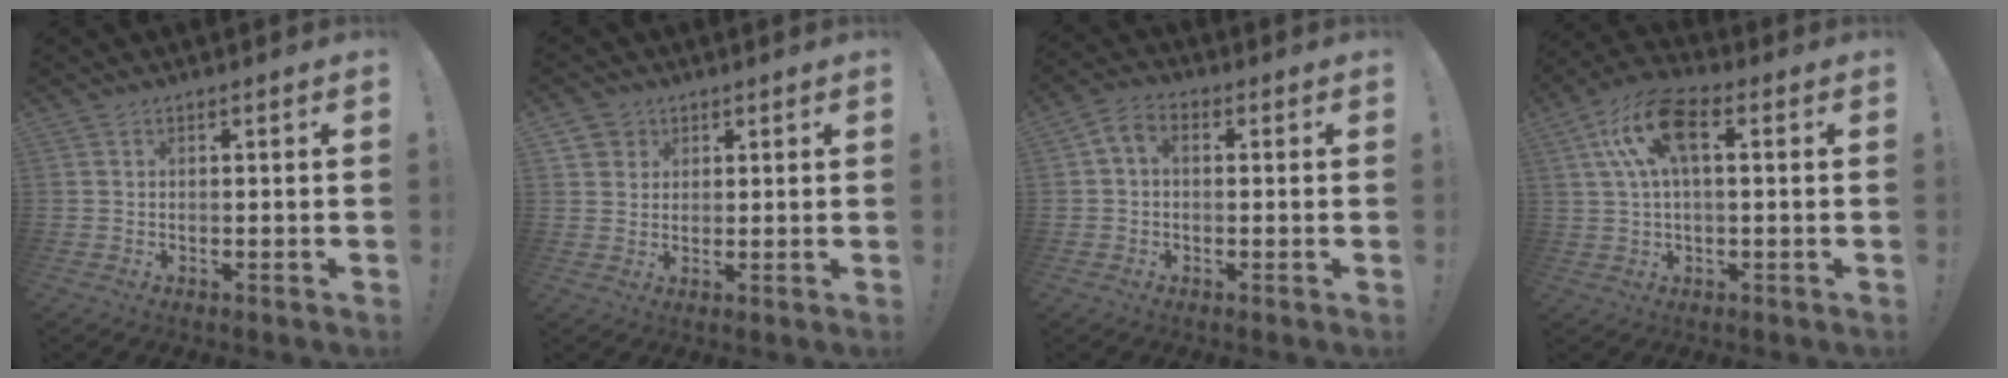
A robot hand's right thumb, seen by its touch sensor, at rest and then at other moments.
{"total": 4.1, "force": [2.0, 3.5, 0.3], "torque": [-0.007, -0.008, 0.039]}
{"total": 4.0, "force": [0.0, 2.9, 2.7], "torque": [-0.051, 0.009, 0.003]}
{"total": 13.1, "force": [3.2, 6.3, 11.0], "torque": [-0.214, 0.010, 0.061]}